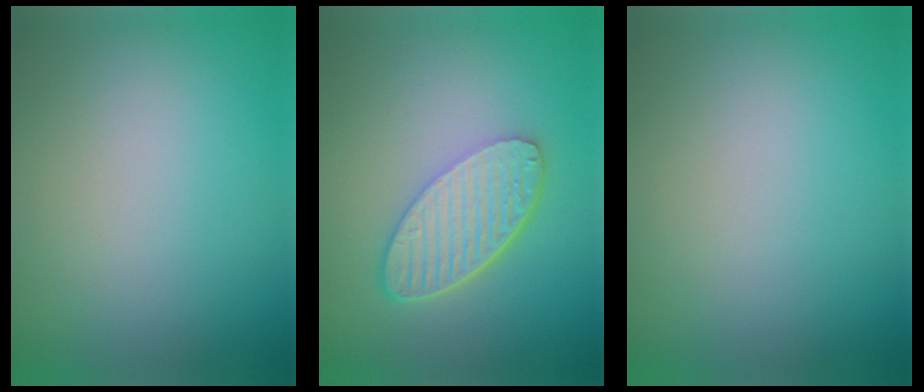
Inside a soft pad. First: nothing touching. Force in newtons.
{"total": 5.7, "press": 4.2, "slide": 3.9}
{"total": 0.0}